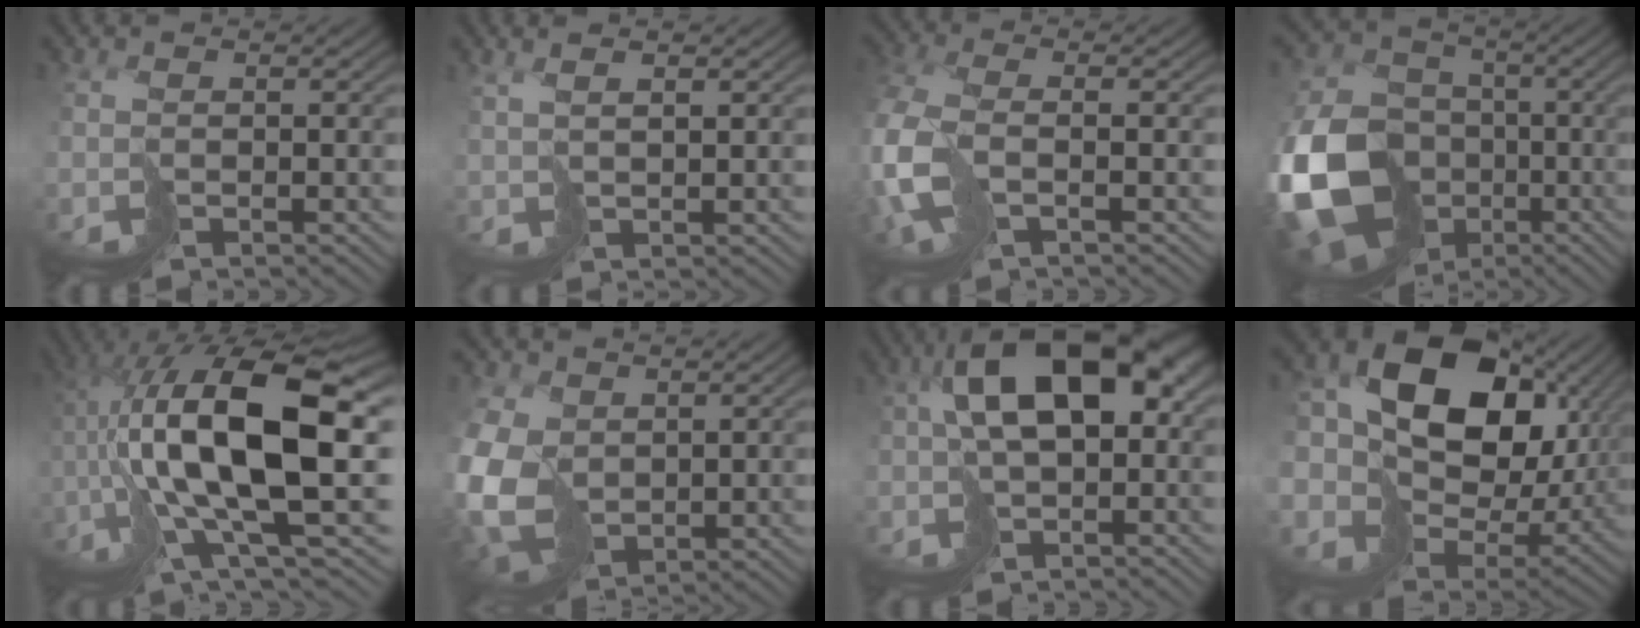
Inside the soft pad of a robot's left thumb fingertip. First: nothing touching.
{"total": 2.3, "force": [1.8, 0.6, 1.4], "torque": [-0.009, 0.006, 0.028]}
{"total": 8.4, "force": [-1.9, 4.8, 6.6], "torque": [-0.214, -0.020, -0.039]}
{"total": 19.7, "force": [-5.9, 16.0, 9.8], "torque": [-0.265, -0.053, -0.089]}
{"total": 19.0, "force": [1.4, 7.5, 17.4], "torque": [-0.327, 0.006, 0.022]}
{"total": 10.7, "force": [0.0, 8.2, 6.9], "torque": [-0.216, -0.024, 0.003]}
{"total": 13.0, "force": [0.7, 7.0, 10.9], "torque": [-0.181, -0.004, 0.016]}
{"total": 20.4, "force": [5.3, 15.9, 11.6], "torque": [-0.271, -0.002, 0.114]}